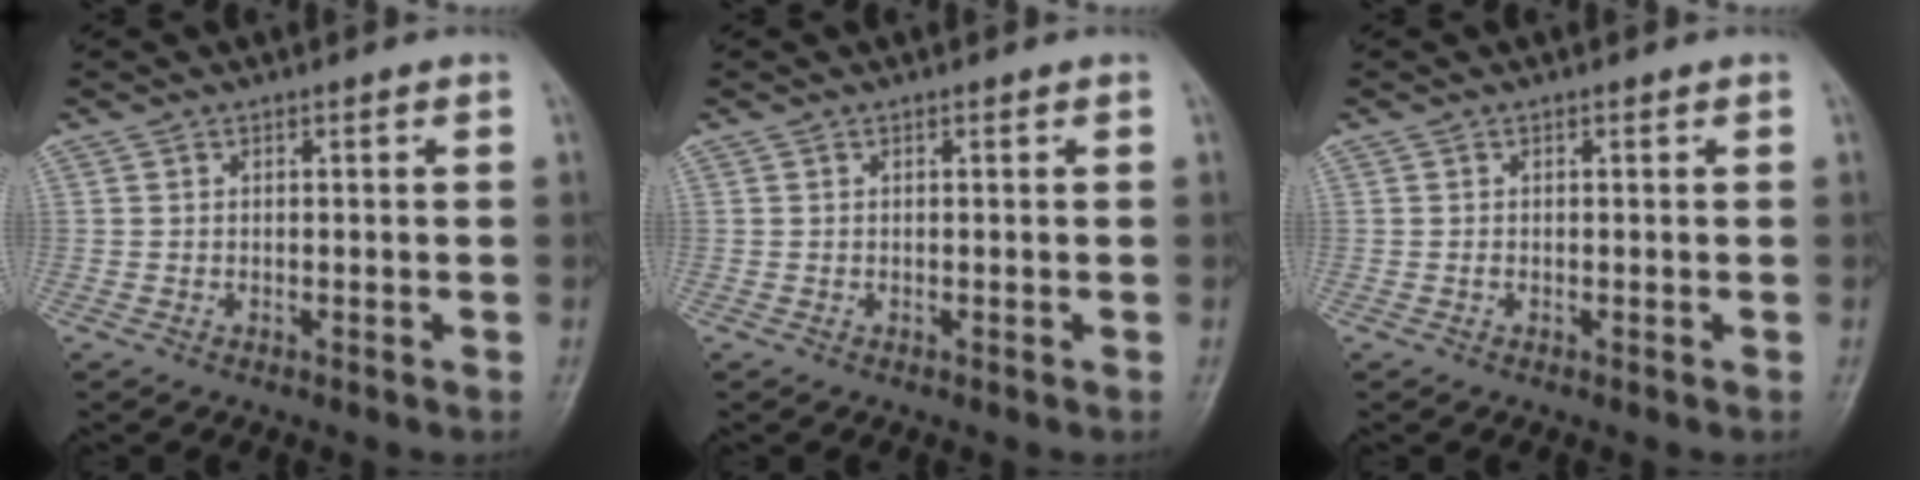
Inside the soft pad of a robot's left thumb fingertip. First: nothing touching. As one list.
[{"total": 0.0}, {"total": 0.0}]